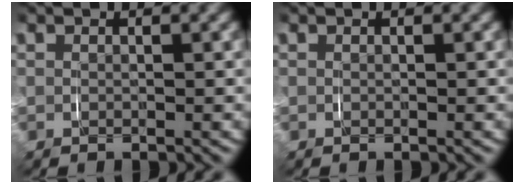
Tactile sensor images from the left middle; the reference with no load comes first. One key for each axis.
{"total": 0.0}